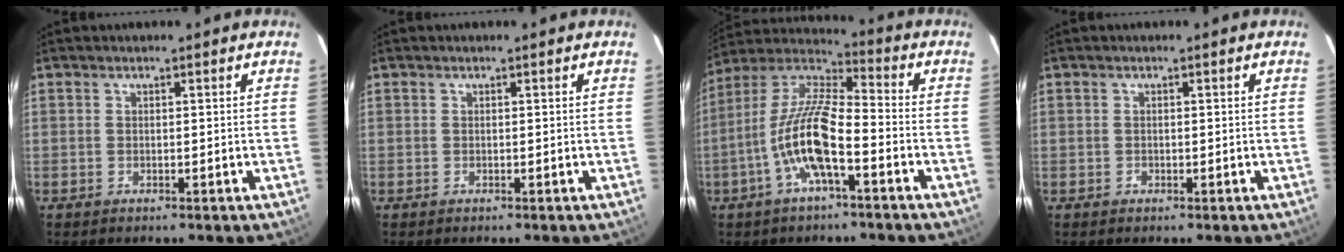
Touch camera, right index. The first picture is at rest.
{"total": 0.0}
{"total": 13.3, "force": [-5.3, 3.2, 11.7], "torque": [-0.235, 0.002, -0.106]}
{"total": 0.8, "force": [-0.3, 0.7, 0.0], "torque": [0.002, 0.002, -0.005]}